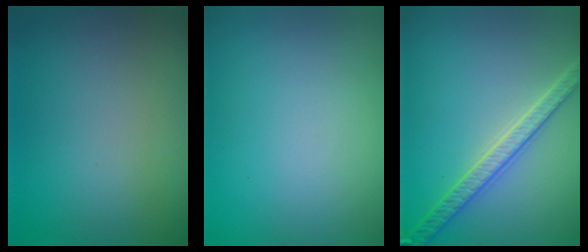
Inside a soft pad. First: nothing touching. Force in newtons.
{"total": 0.0}
{"total": 3.3, "press": 3.2, "slide": 0.6}